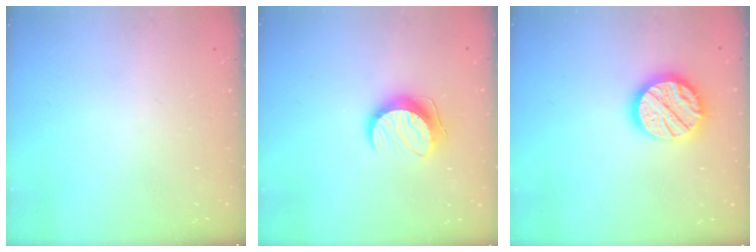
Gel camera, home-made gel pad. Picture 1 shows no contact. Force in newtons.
{"total": 9.7, "press": 9.7, "slide": 0.2}
{"total": 15.1, "press": 15.0, "slide": 1.3}